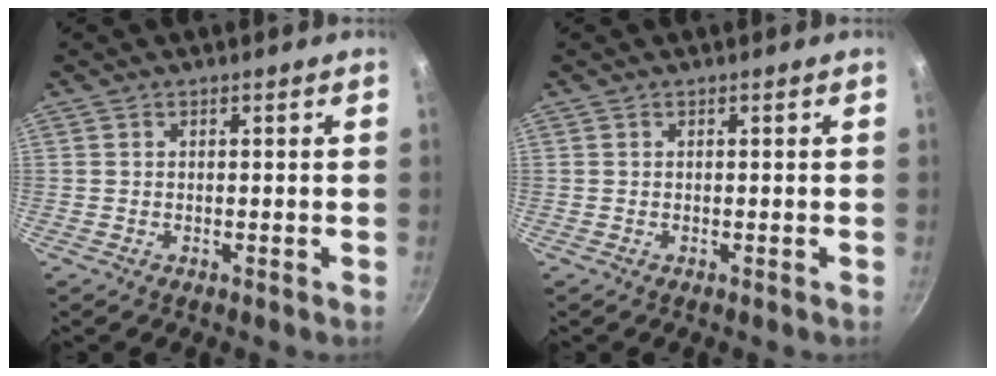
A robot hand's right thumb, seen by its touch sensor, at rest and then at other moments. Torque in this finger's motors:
{"motor_torque": [0.00, 0.00, -0.12, 0.12, 0.00]}